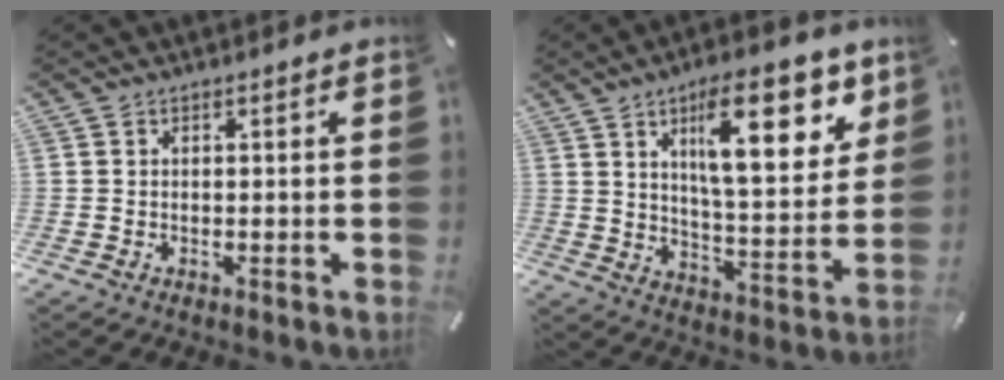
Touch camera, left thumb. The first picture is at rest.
{"total": 20.1, "force": [9.6, 7.8, 15.9], "torque": [-0.225, -0.038, 0.148]}